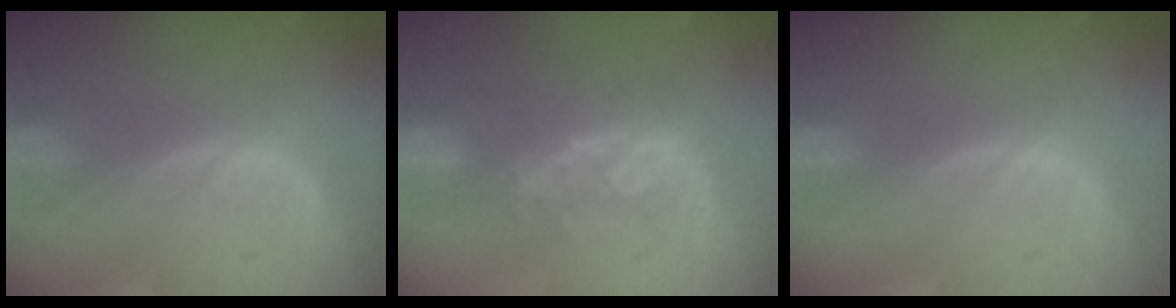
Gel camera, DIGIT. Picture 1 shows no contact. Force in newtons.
{"total": 8.5, "press": 7.0, "slide": 4.8}
{"total": 0.0}